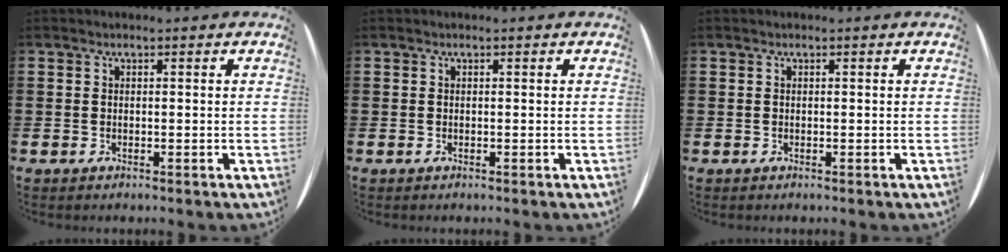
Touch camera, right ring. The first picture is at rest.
{"total": 0.0}
{"total": 0.0}